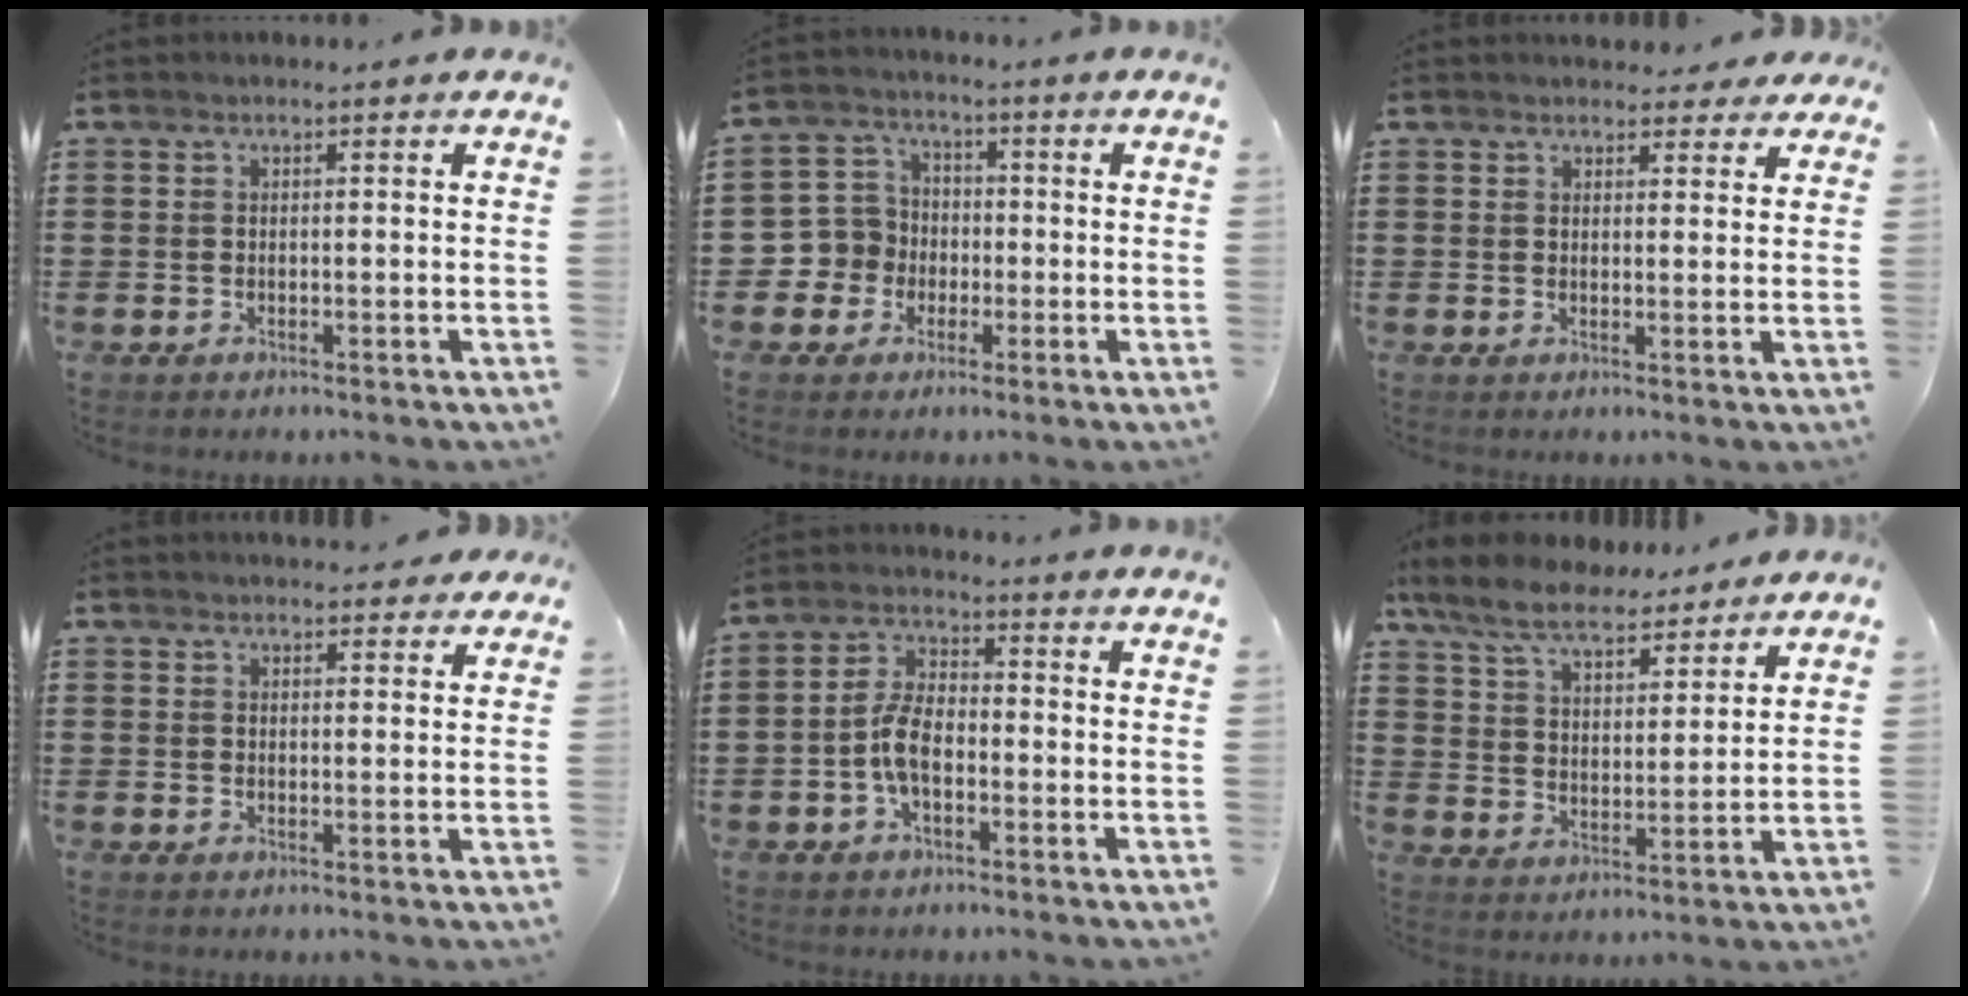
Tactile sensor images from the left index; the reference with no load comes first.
{"total": 5.9, "force": [-1.3, 5.8, 0.4], "torque": [-0.056, 0.003, -0.031]}
{"total": 3.0, "force": [2.6, 1.2, 0.7], "torque": [-0.006, -0.006, 0.045]}
{"total": 2.6, "force": [2.5, 0.7, 0.4], "torque": [-0.007, -0.005, 0.045]}
{"total": 6.3, "force": [-1.7, 3.1, 5.2], "torque": [-0.124, 0.001, -0.040]}
{"total": 8.0, "force": [7.2, 1.6, 3.2], "torque": [-0.090, -0.029, 0.129]}